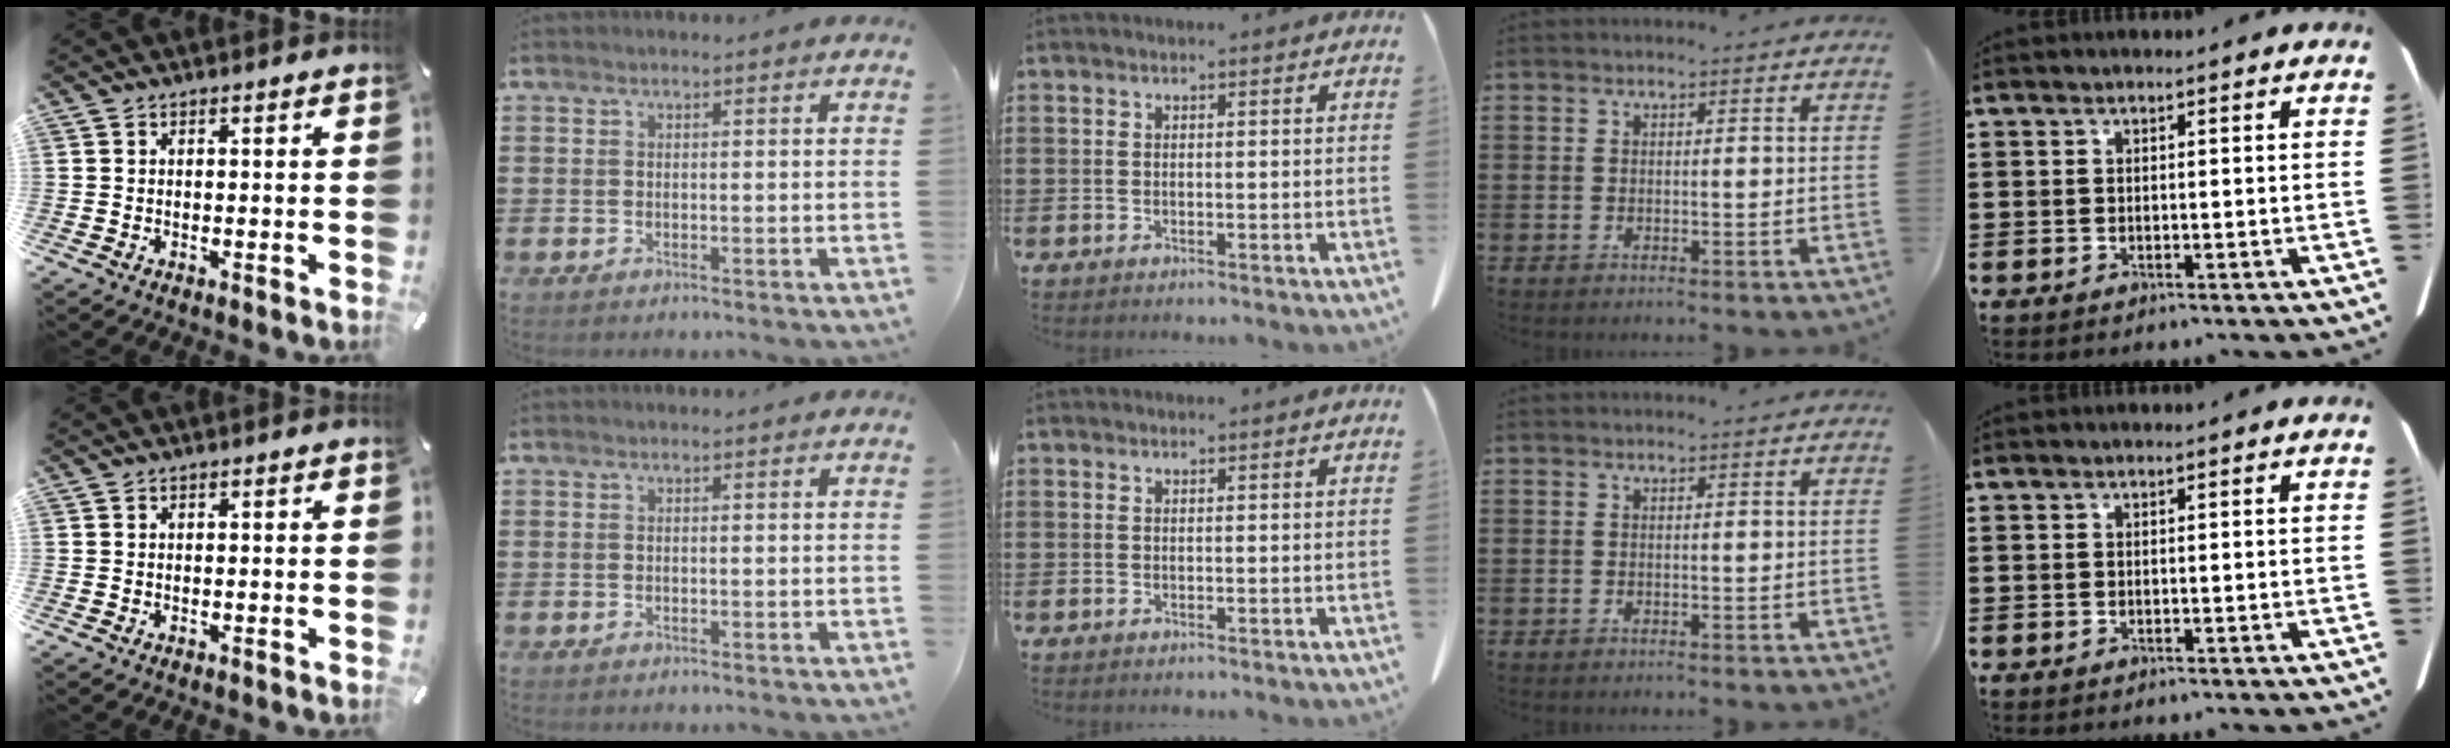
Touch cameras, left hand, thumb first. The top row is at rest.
{}